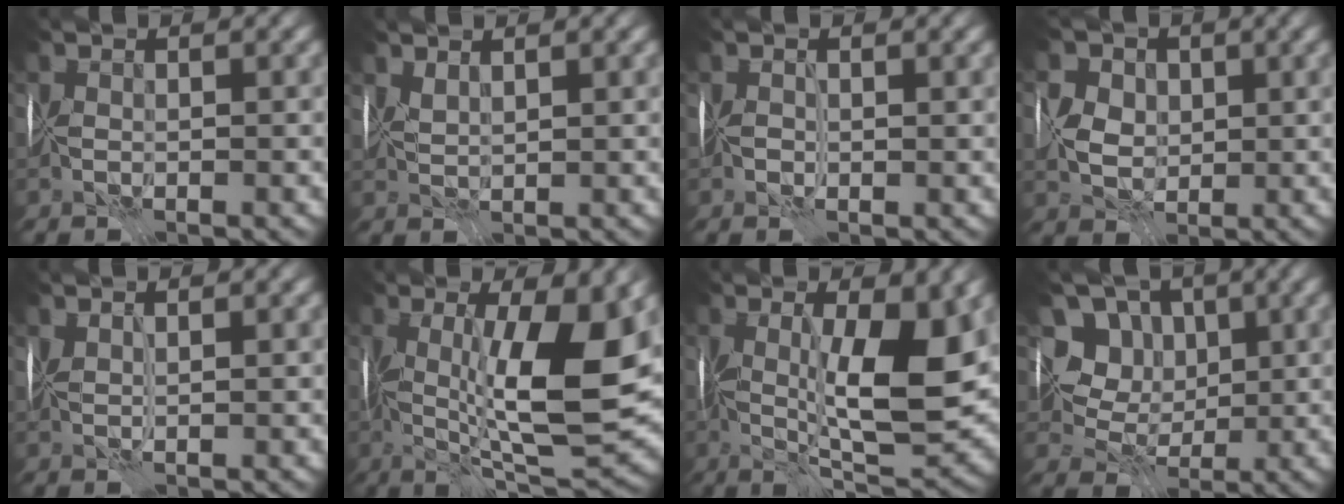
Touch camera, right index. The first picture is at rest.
{"total": 1.8, "force": [1.5, -1.0, -0.4], "torque": [0.008, 0.001, 0.036]}
{"total": 0.8, "force": [0.3, -0.5, -0.6], "torque": [0.016, -0.001, 0.006]}
{"total": 4.0, "force": [1.1, 3.3, 1.9], "torque": [-0.029, 0.015, 0.010]}
{"total": 1.8, "force": [1.1, -1.2, -0.6], "torque": [0.013, 0.002, 0.028]}
{"total": 10.7, "force": [0.9, 1.6, 10.5], "torque": [-0.170, -0.008, 0.023]}
{"total": 8.8, "force": [0.9, 1.4, 8.6], "torque": [-0.133, -0.010, 0.022]}
{"total": 4.9, "force": [1.7, 4.2, 1.9], "torque": [-0.019, -0.005, 0.006]}